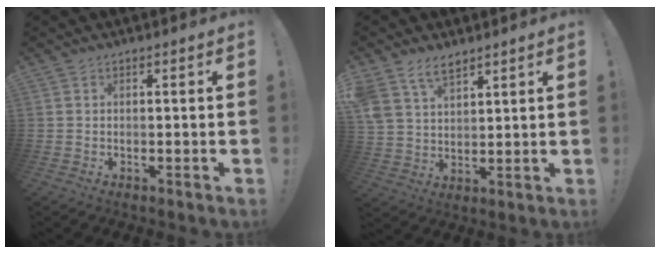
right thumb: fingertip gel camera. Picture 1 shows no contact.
{"total": 9.1, "force": [6.7, 4.9, 3.6], "torque": [-0.070, -0.031, 0.135]}